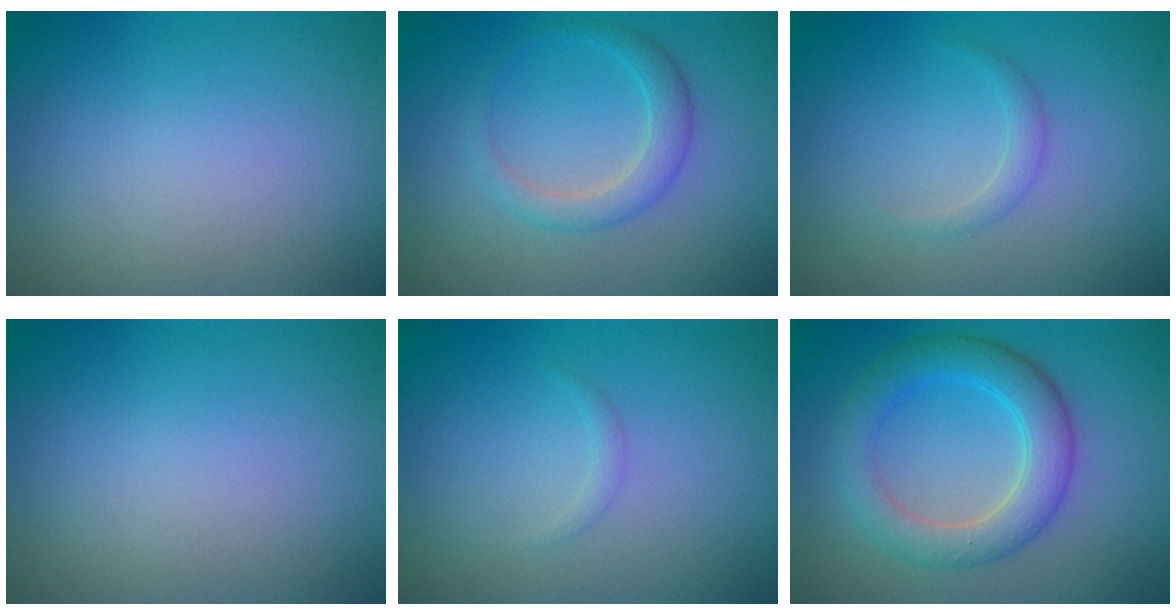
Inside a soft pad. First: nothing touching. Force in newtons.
{"total": 2.4, "press": 2.4, "slide": 0.1}
{"total": 1.1, "press": 1.1, "slide": 0.1}
{"total": 0.0}
{"total": 0.6, "press": 0.6, "slide": 0.0}
{"total": 4.9, "press": 4.9, "slide": 0.5}